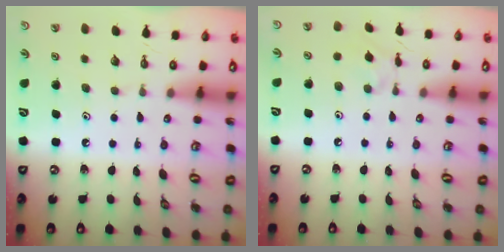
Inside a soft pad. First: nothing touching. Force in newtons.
{"total": 1.6, "press": 1.6, "slide": 0.2}